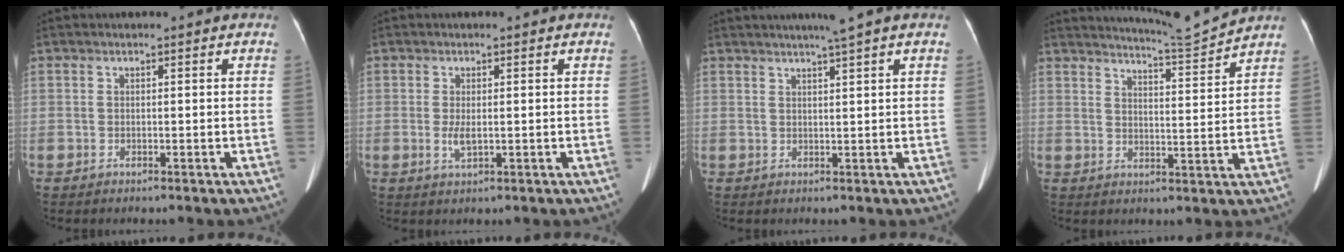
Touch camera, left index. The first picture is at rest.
{"total": 2.3, "force": [-0.2, 0.8, 2.1], "torque": [-0.045, -0.004, 0.000]}
{"total": 4.0, "force": [2.9, -0.9, 2.6], "torque": [-0.038, 0.010, 0.048]}
{"total": 7.7, "force": [7.4, -2.0, 0.8], "torque": [-0.028, -0.030, 0.116]}